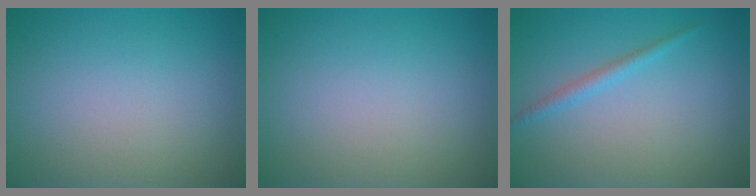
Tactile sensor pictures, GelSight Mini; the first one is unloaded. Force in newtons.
{"total": 0.0}
{"total": 1.3, "press": 1.3, "slide": 0.1}